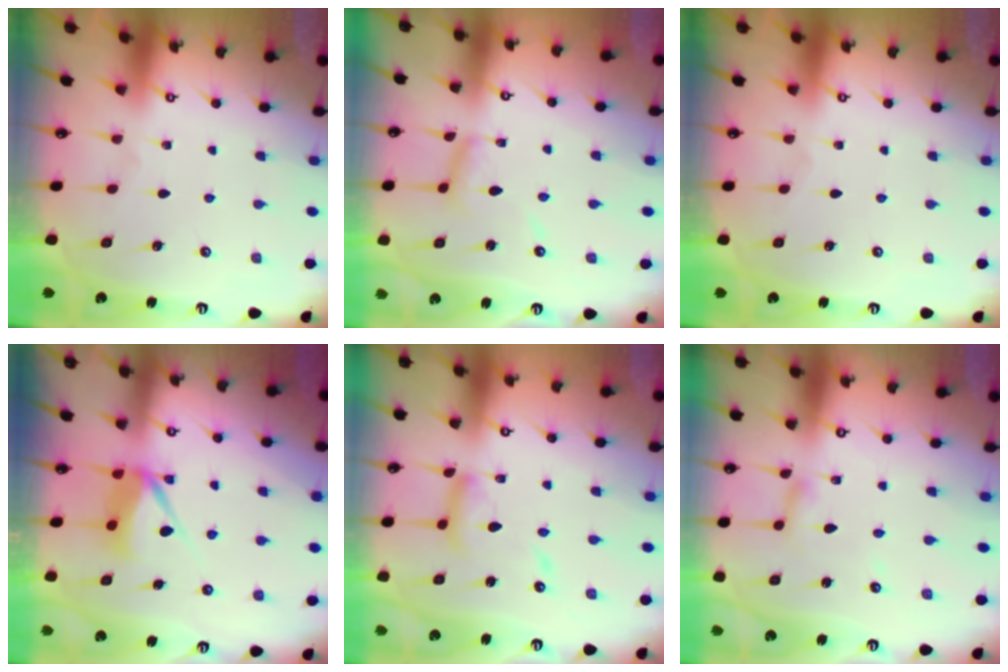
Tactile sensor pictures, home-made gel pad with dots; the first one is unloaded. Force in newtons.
{"total": 8.3, "press": 8.2, "slide": 0.6}
{"total": 0.0}
{"total": 7.6, "press": 7.6, "slide": 0.5}
{"total": 12.1, "press": 12.1, "slide": 1.1}
{"total": 3.5, "press": 3.5, "slide": 0.3}